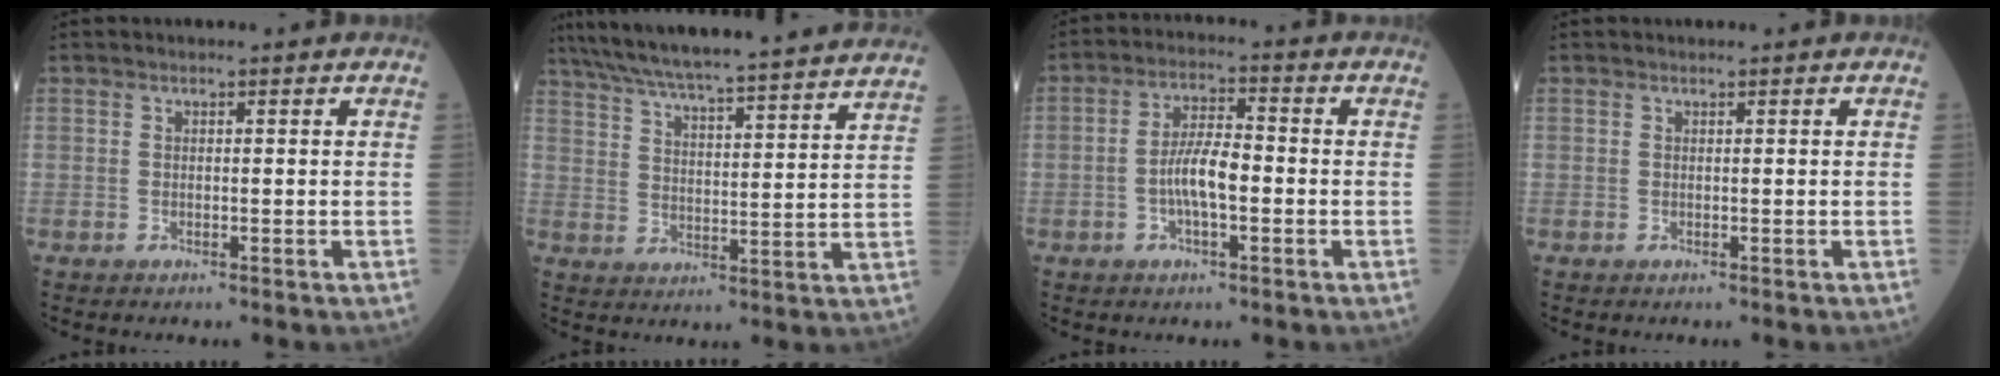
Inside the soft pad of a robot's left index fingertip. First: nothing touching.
{"total": 29.6, "force": [26.8, 0.8, 12.7], "torque": [-0.215, -0.011, 0.357]}
{"total": 6.5, "force": [-1.4, 1.8, 6.0], "torque": [-0.123, 0.009, -0.030]}
{"total": 0.0}